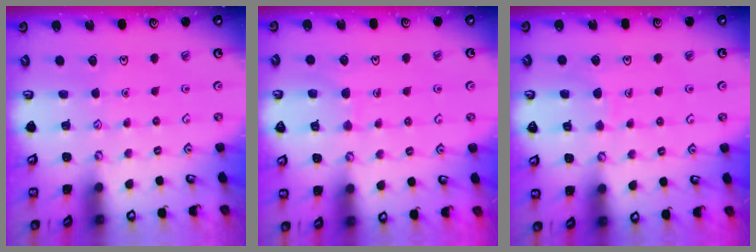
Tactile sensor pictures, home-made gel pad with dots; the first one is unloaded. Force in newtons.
{"total": 6.6, "press": 6.6, "slide": 0.6}
{"total": 5.6, "press": 5.6, "slide": 0.2}